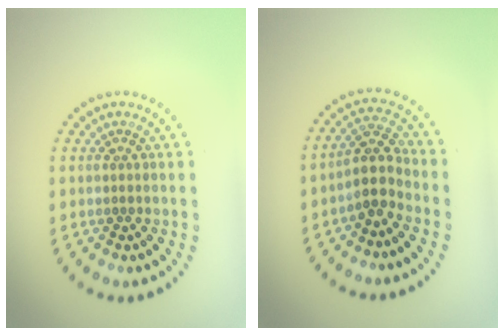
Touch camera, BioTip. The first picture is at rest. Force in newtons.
{"total": 3.0, "press": 2.4, "slide": 1.8}